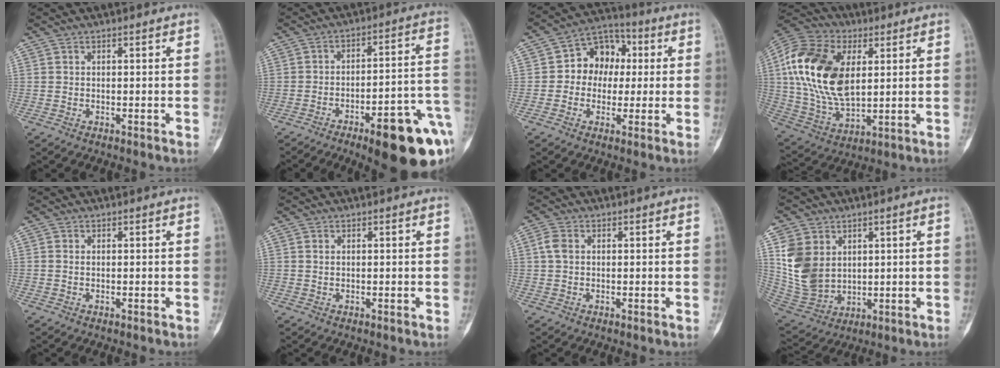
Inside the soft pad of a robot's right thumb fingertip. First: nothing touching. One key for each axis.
{"total": 20.4, "fx": -8.7, "fy": 5.6, "fz": 17.6, "tx": -0.177, "ty": 0.045, "tz": -0.112}
{"total": 10.6, "fx": 0.9, "fy": 8.5, "fz": 6.2, "tx": -0.049, "ty": 0.024, "tz": 0.000}
{"total": 22.3, "fx": 4.5, "fy": 13.3, "fz": 17.3, "tx": -0.345, "ty": -0.009, "tz": 0.079}
{"total": 0.6, "fx": 0.0, "fy": 0.4, "fz": 0.4, "tx": -0.010, "ty": 0.000, "tz": -0.001}
{"total": 0.6, "fx": 0.3, "fy": 0.3, "fz": 0.4, "tx": -0.007, "ty": 0.001, "tz": 0.006}
{"total": 2.6, "fx": 0.4, "fy": 1.8, "fz": 1.8, "tx": -0.041, "ty": 0.004, "tz": 0.004}
{"total": 12.1, "fx": 3.4, "fy": 9.4, "fz": 6.8, "tx": -0.113, "ty": -0.019, "tz": 0.087}